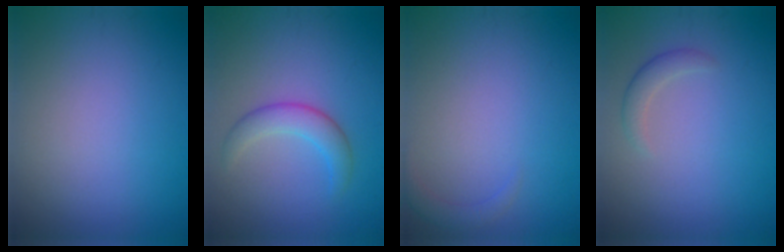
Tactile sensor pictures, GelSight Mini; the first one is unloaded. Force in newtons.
{"total": 3.0, "press": 3.0, "slide": 0.2}
{"total": 1.3, "press": 1.3, "slide": 0.2}
{"total": 1.5, "press": 1.5, "slide": 0.1}